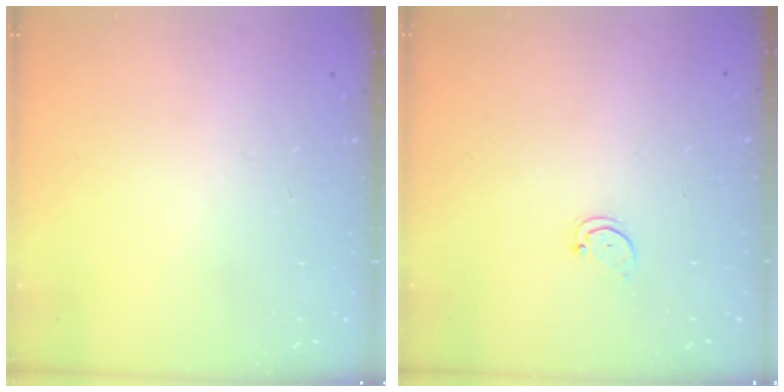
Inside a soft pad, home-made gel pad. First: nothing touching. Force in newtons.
{"total": 1.5, "press": 1.5, "slide": 0.3}